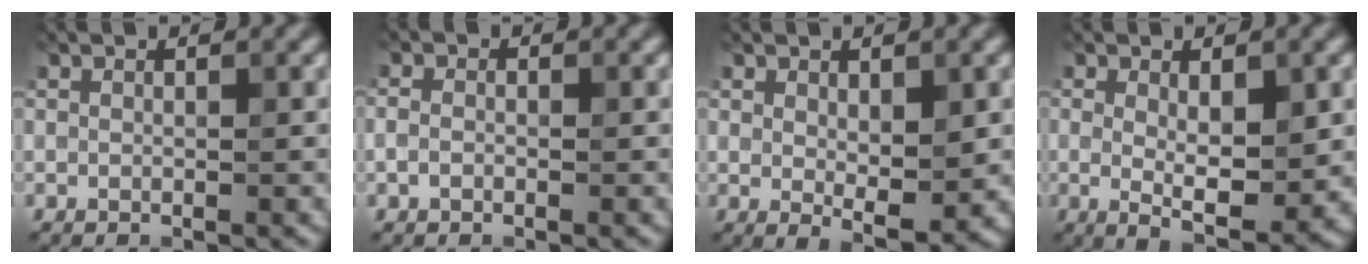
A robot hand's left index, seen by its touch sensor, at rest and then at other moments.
{"total": 1.2, "force": [-0.5, 0.8, 0.7], "torque": [-0.016, 0.001, -0.013]}
{"total": 3.3, "force": [0.6, 1.5, 2.9], "torque": [-0.046, -0.009, 0.018]}
{"total": 4.9, "force": [0.4, 1.8, 4.6], "torque": [-0.073, -0.010, 0.010]}